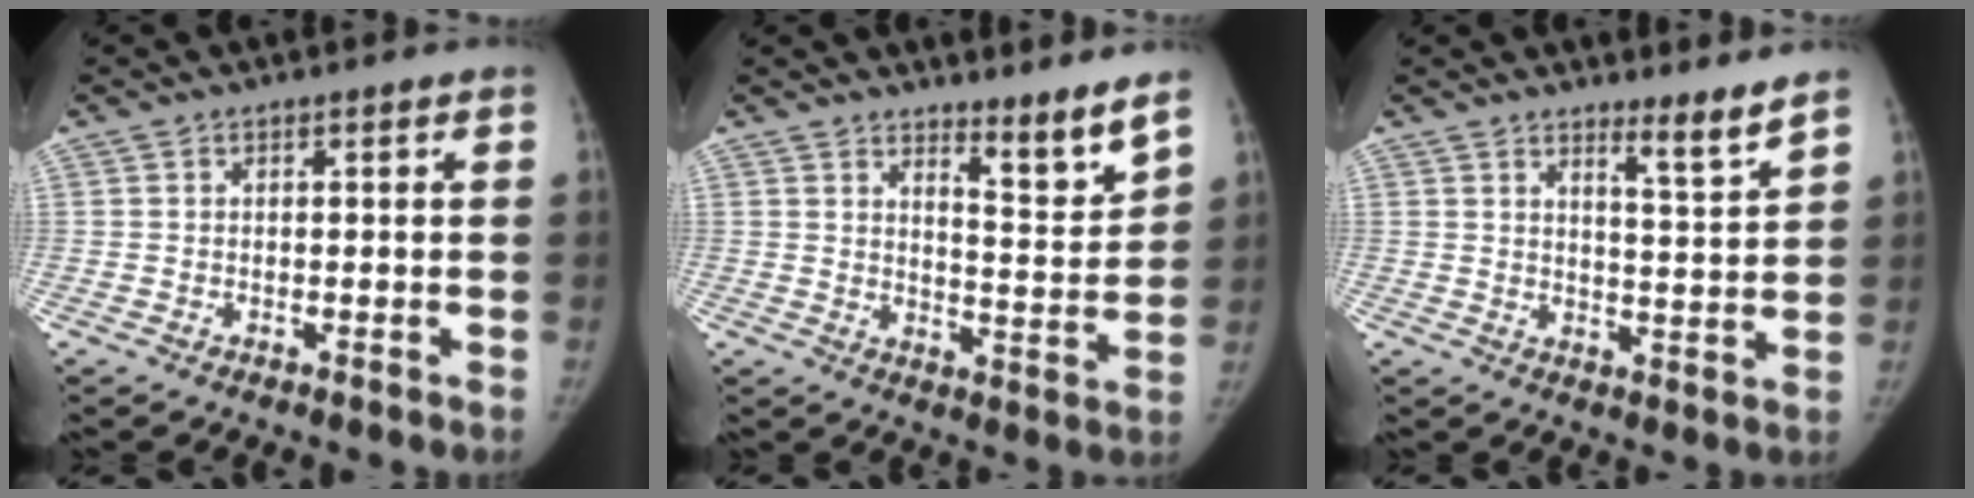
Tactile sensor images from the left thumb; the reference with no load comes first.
{"total": 6.8, "force": [5.8, 0.7, 3.6], "torque": [-0.041, -0.061, 0.090]}
{"total": 5.2, "force": [4.4, -0.1, 2.9], "torque": [-0.041, -0.051, 0.070]}